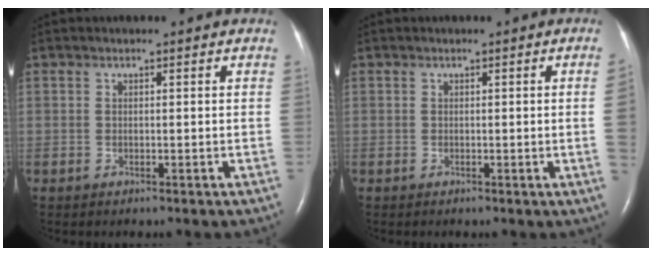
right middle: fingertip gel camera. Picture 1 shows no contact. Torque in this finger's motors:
{"motor_torque": [0.36, -0.30, -0.27, -0.21]}